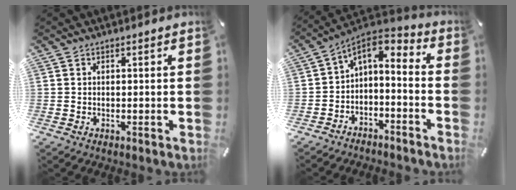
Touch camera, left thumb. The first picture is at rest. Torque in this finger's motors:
{"motor_torque": [0.07, 1.30, 0.53, -0.05, 0.03]}